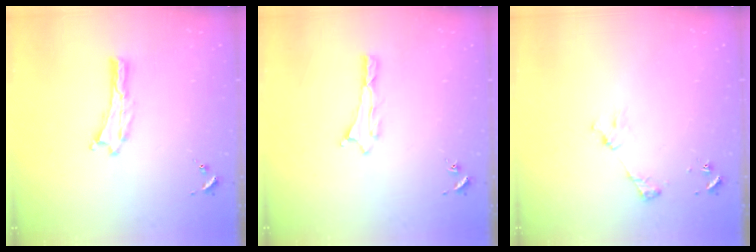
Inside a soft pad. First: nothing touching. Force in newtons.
{"total": 0.8, "press": 0.8, "slide": 0.2}
{"total": 3.3, "press": 3.3, "slide": 0.3}